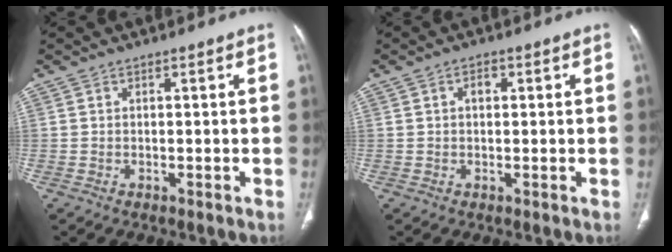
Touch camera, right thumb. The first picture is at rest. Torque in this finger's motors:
{"motor_torque": [-0.18, 0.26, -0.16, 0.02, 0.03]}